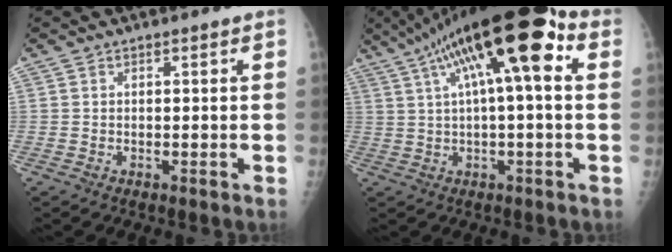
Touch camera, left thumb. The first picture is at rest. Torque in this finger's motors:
{"motor_torque": [1.40, 0.58, 2.21, -0.57, 0.54]}